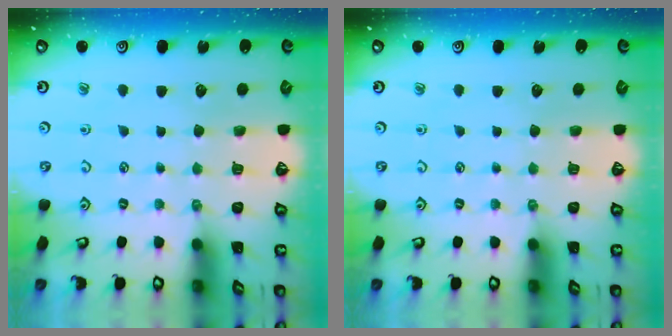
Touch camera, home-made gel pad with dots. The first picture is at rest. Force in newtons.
{"total": 0.0}